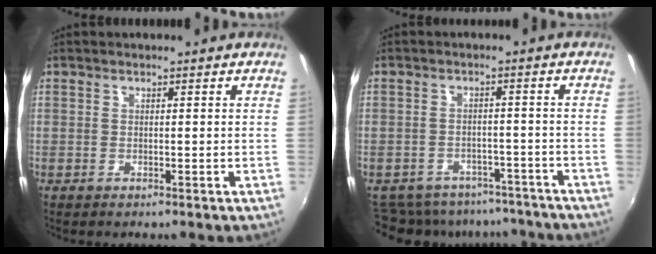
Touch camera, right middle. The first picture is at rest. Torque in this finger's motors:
{"motor_torque": [-0.08, -0.74, -0.07, -0.01]}